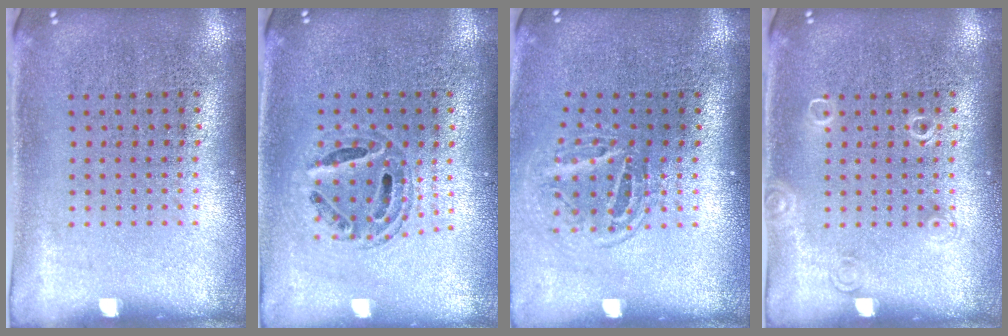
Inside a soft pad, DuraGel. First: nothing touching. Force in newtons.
{"total": 0.6, "press": 0.6, "slide": 0.2}
{"total": 1.6, "press": 1.0, "slide": 1.3}
{"total": 1.0, "press": 1.0, "slide": 0.2}